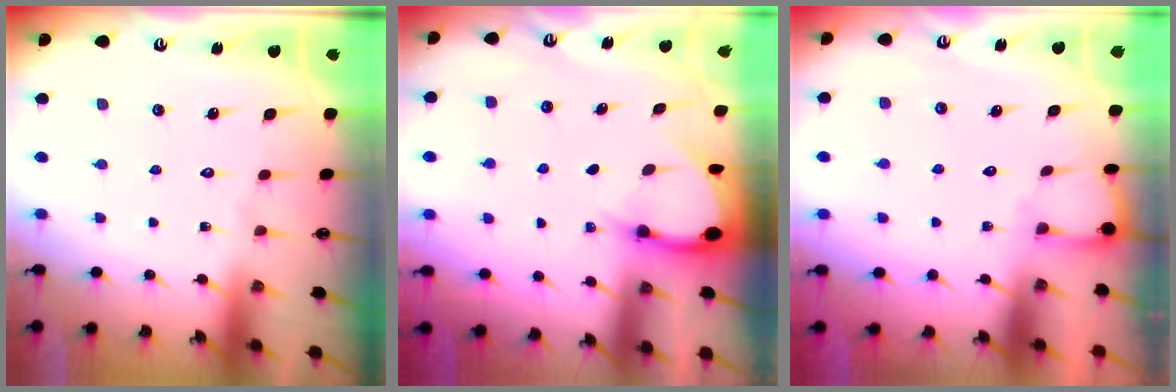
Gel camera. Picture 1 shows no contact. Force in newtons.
{"total": 3.5, "press": 3.5, "slide": 0.2}
{"total": 2.8, "press": 2.8, "slide": 0.2}